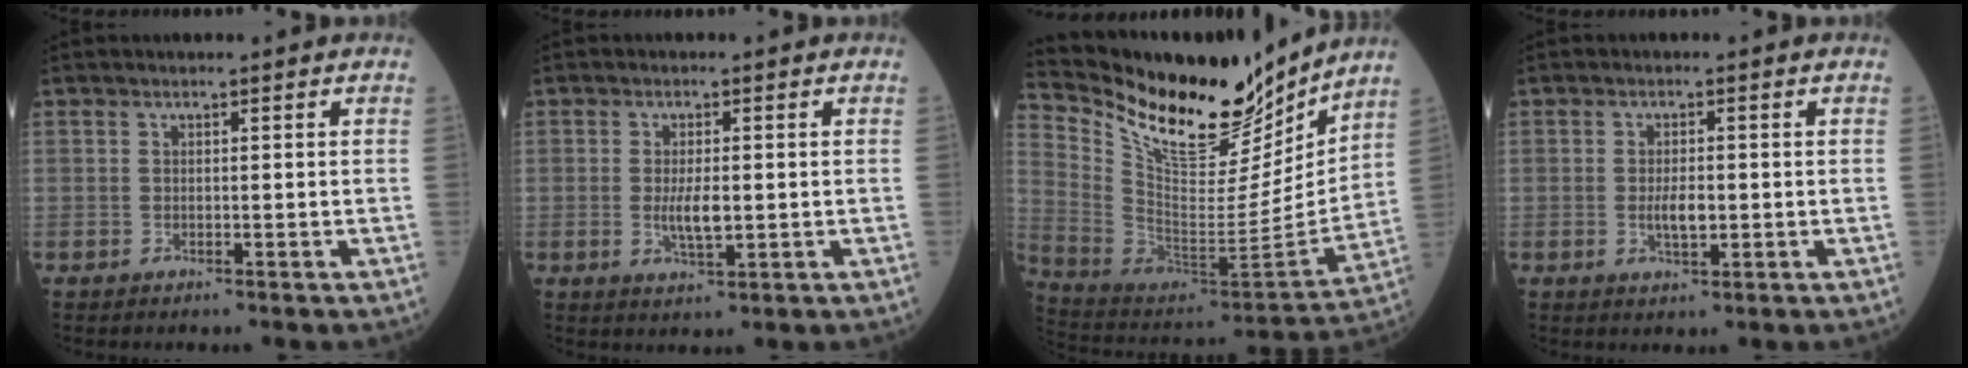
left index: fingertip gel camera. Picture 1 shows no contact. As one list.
[{"total": 3.8, "force": [-0.3, 1.1, 3.6], "torque": [-0.076, -0.006, -0.002]}, {"total": 22.5, "force": [19.3, 5.6, 10.2], "torque": [-0.190, -0.040, 0.327]}, {"total": 3.0, "force": [-0.4, 1.2, 2.8], "torque": [-0.058, -0.001, -0.005]}]